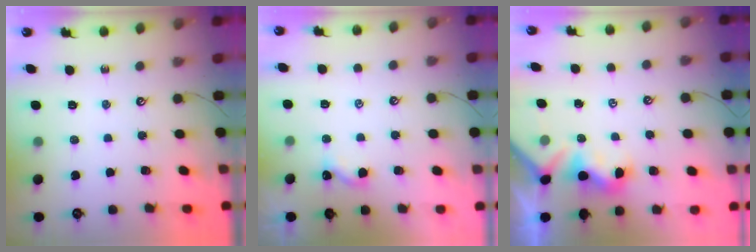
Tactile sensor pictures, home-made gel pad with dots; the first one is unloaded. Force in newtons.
{"total": 3.7, "press": 3.7, "slide": 0.2}
{"total": 1.2, "press": 1.0, "slide": 0.7}